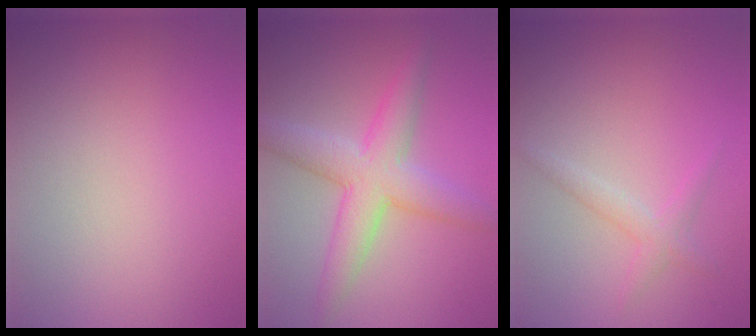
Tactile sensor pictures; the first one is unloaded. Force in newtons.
{"total": 5.5, "press": 5.5, "slide": 0.1}
{"total": 1.6, "press": 1.6, "slide": 0.1}